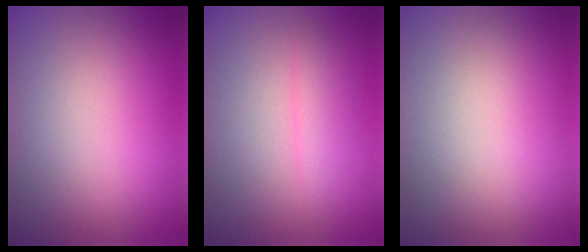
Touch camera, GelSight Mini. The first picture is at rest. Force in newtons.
{"total": 1.2, "press": 1.2, "slide": 0.1}
{"total": 0.0}